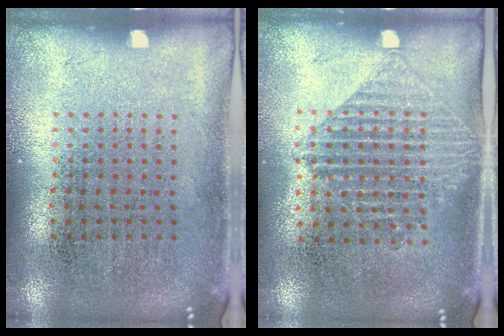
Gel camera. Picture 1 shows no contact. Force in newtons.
{"total": 1.2, "press": 1.1, "slide": 0.6}